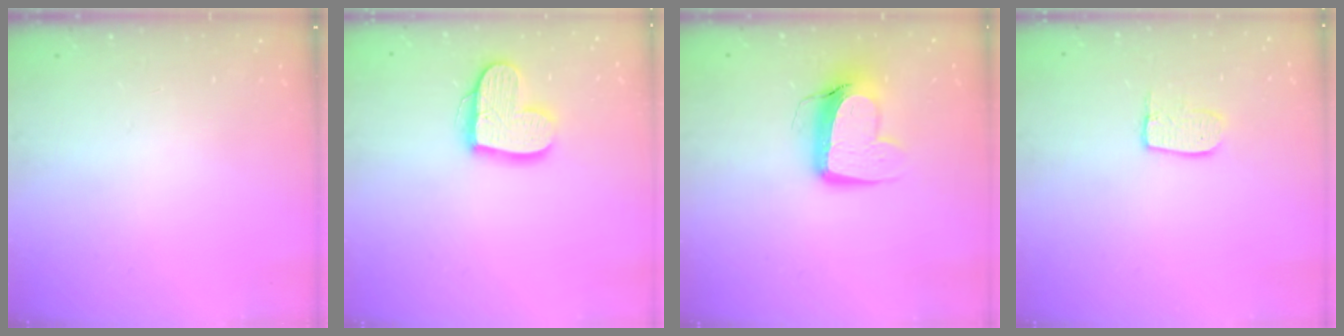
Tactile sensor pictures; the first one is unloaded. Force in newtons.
{"total": 15.0, "press": 14.9, "slide": 1.1}
{"total": 11.6, "press": 11.5, "slide": 1.3}
{"total": 7.0, "press": 7.0, "slide": 0.3}